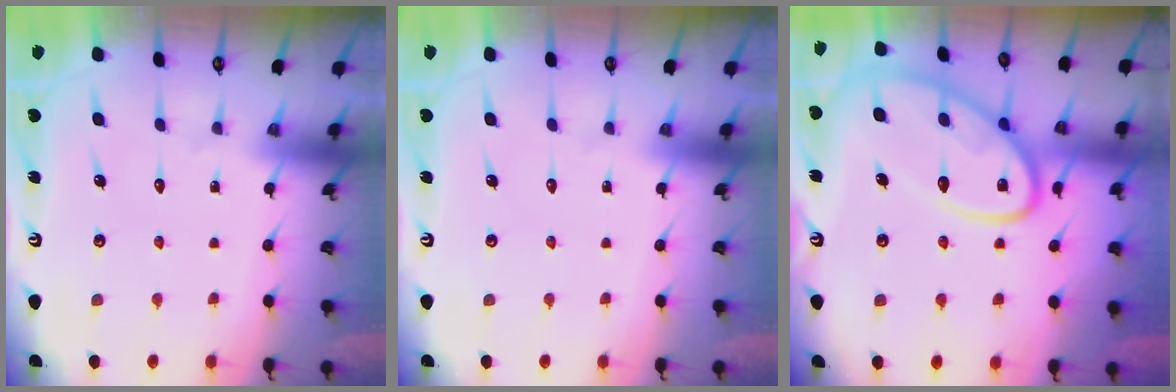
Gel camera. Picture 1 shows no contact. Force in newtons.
{"total": 0.0}
{"total": 16.2, "press": 16.2, "slide": 1.4}